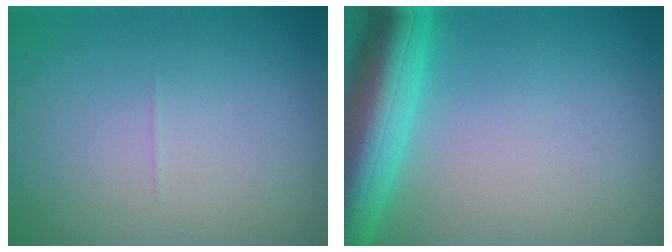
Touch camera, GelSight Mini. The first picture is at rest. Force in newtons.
{"total": 8.4, "press": 8.4, "slide": 0.4}